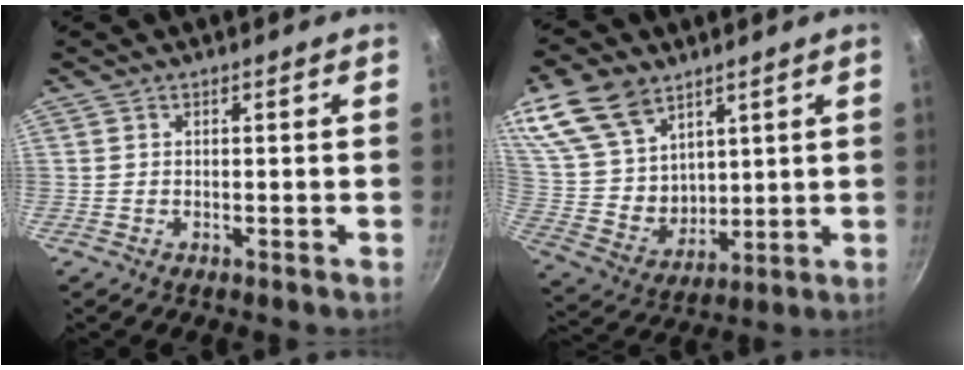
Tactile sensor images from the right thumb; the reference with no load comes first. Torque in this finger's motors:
{"motor_torque": [-0.65, 1.19, -0.06, 0.33, 0.11]}